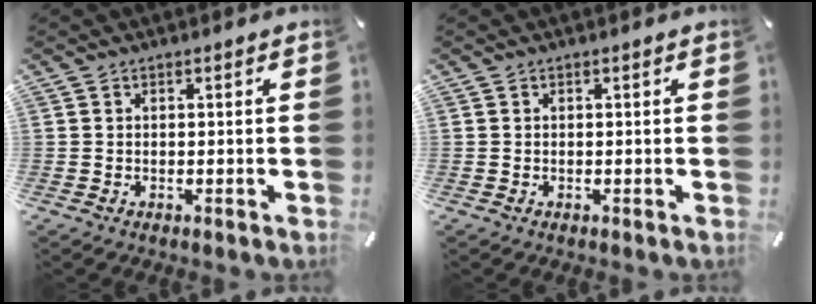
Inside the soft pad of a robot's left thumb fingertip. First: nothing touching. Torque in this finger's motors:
{"motor_torque": [0.00, 0.00, -0.03, 0.03, 0.00]}